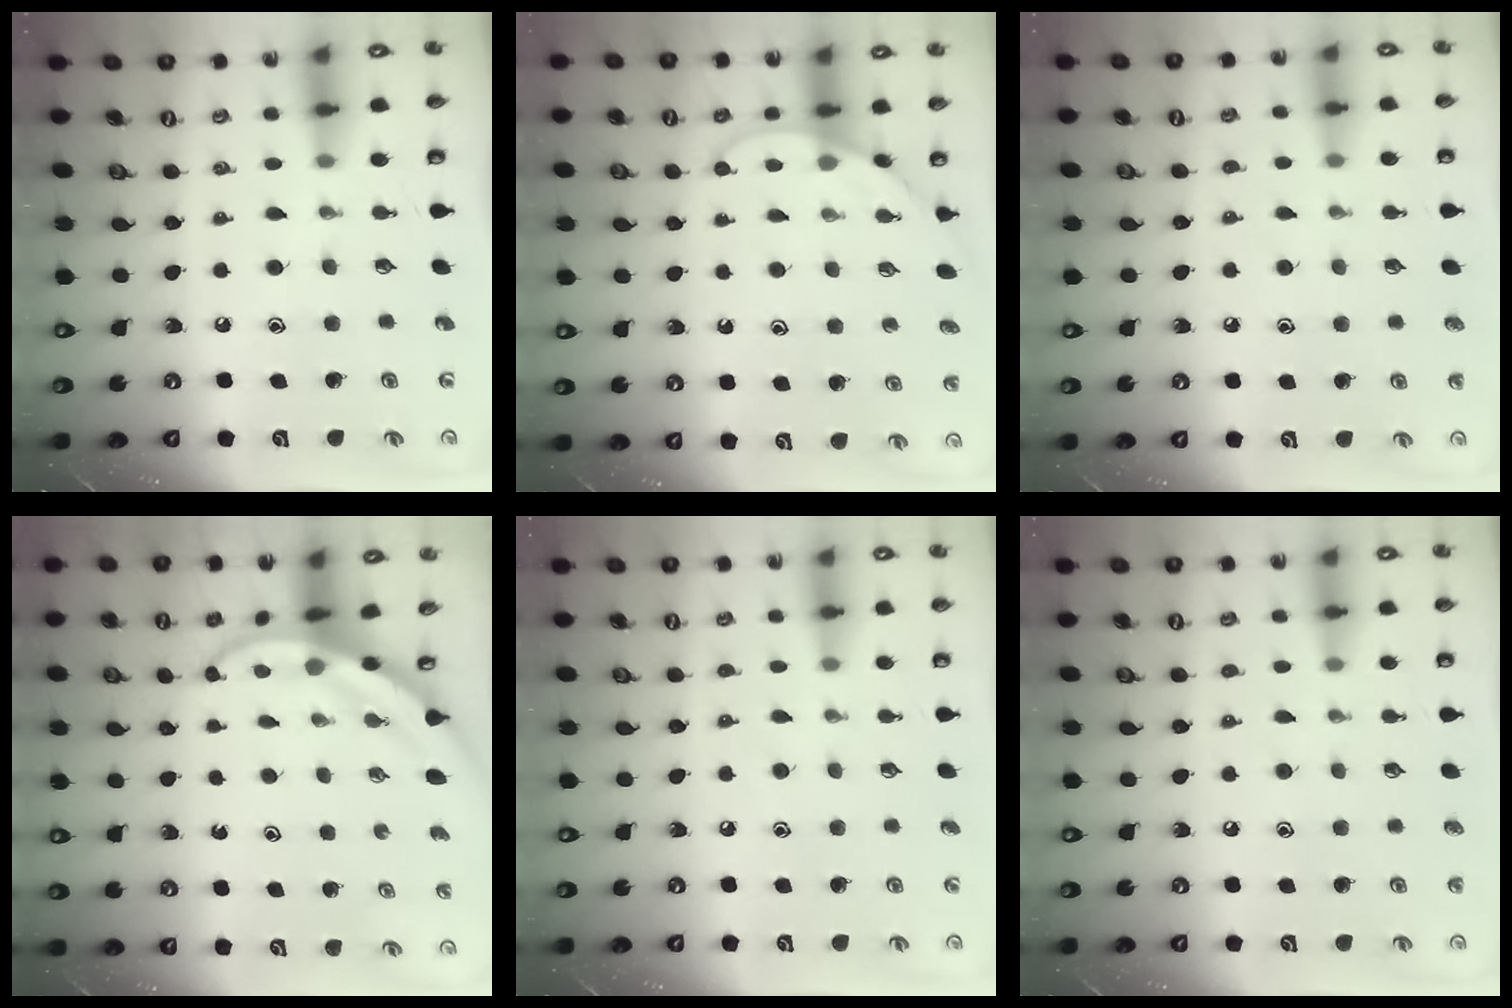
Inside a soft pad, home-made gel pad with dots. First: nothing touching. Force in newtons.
{"total": 6.6, "press": 6.6, "slide": 0.2}
{"total": 3.9, "press": 3.8, "slide": 0.4}
{"total": 3.7, "press": 3.7, "slide": 0.5}
{"total": 5.4, "press": 5.3, "slide": 0.6}
{"total": 6.3, "press": 6.2, "slide": 0.7}